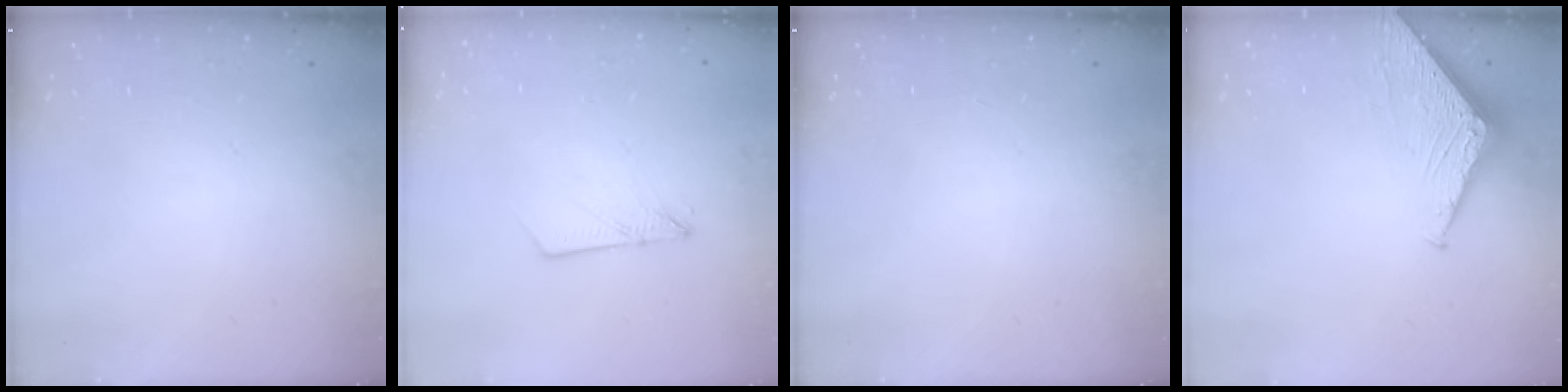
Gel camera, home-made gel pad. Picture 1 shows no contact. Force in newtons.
{"total": 5.8, "press": 5.8, "slide": 0.7}
{"total": 0.0}
{"total": 3.8, "press": 3.7, "slide": 0.5}